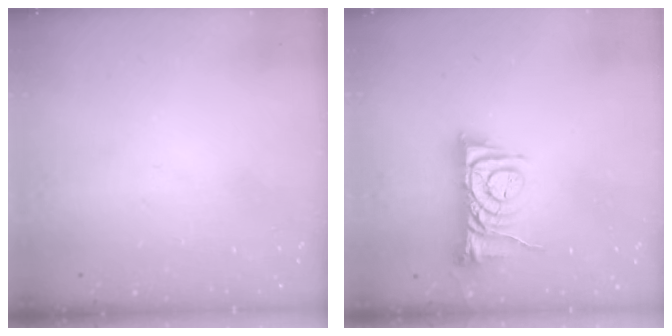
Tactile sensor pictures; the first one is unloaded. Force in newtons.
{"total": 8.0, "press": 8.0, "slide": 0.1}